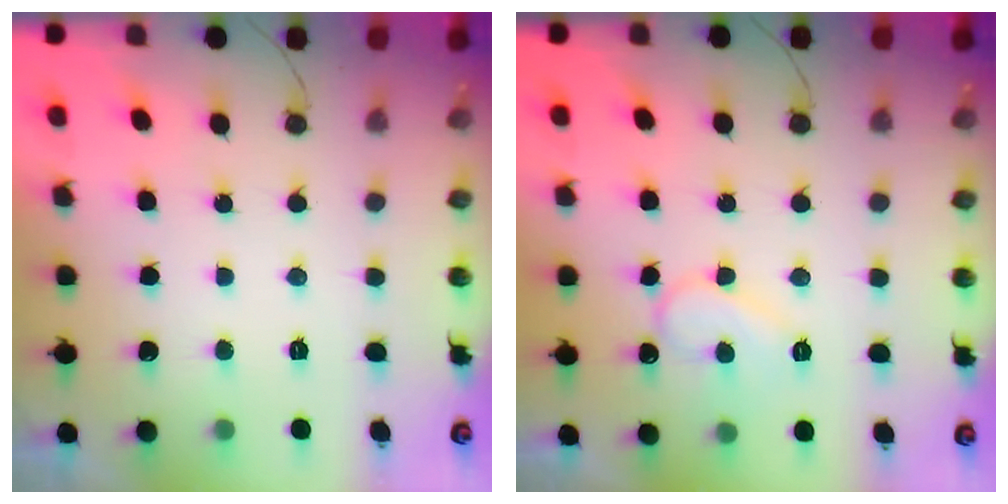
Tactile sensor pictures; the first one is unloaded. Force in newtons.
{"total": 9.5, "press": 9.5, "slide": 0.9}